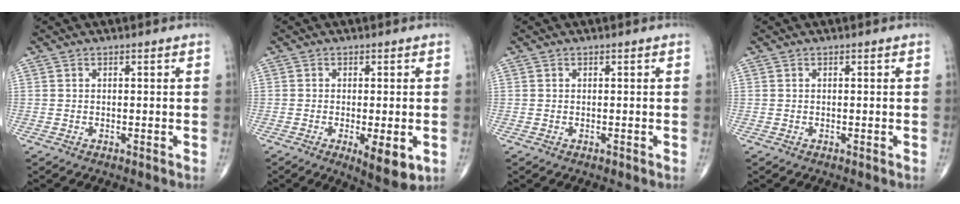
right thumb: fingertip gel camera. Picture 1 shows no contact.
{"total": 7.0, "force": [-2.1, 2.2, 6.3], "torque": [-0.092, -0.018, -0.028]}
{"total": 0.0}
{"total": 0.0}